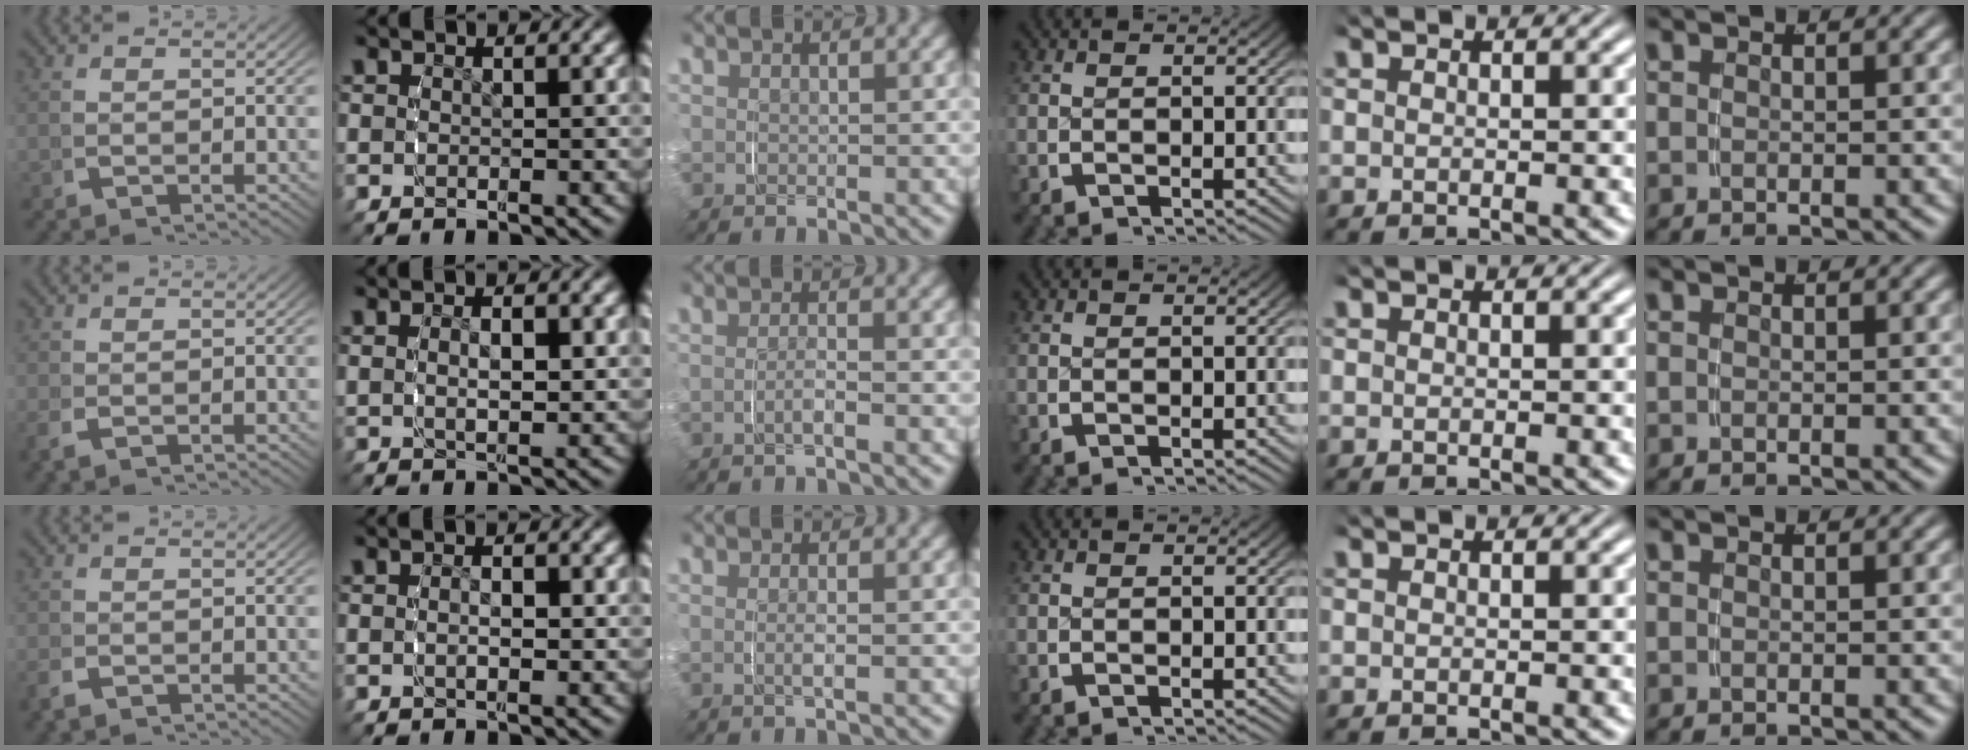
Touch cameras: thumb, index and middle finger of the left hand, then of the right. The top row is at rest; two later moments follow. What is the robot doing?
{"motion": "grasp_and_lifting", "object": "toothpaste"}